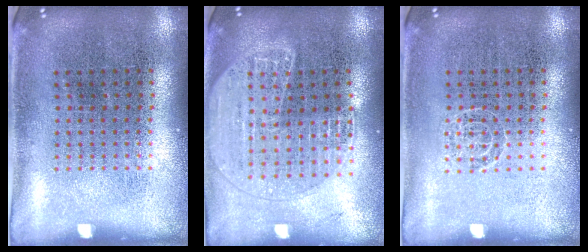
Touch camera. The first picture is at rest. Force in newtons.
{"total": 1.8, "press": 1.7, "slide": 0.7}
{"total": 1.0, "press": 1.0, "slide": 0.1}